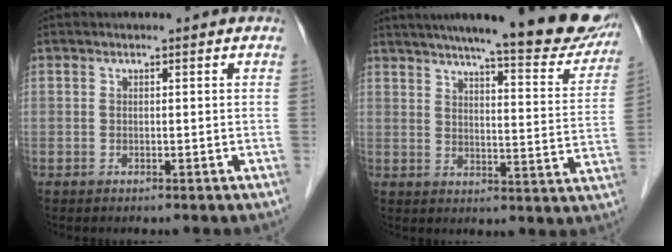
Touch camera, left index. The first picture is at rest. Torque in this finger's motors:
{"motor_torque": [1.07, -1.07, 0.67, 0.14]}